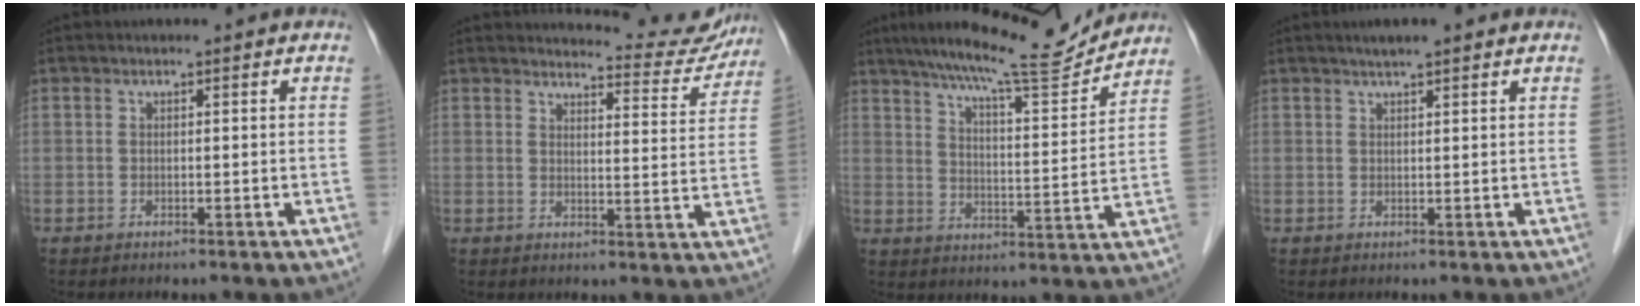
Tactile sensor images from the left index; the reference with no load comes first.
{"total": 9.2, "force": [9.1, 1.4, 0.3], "torque": [0.009, -0.032, 0.096]}
{"total": 14.1, "force": [13.0, 0.3, 5.5], "torque": [-0.096, -0.007, 0.193]}
{"total": 3.1, "force": [2.3, 0.3, 2.1], "torque": [-0.033, 0.015, 0.037]}